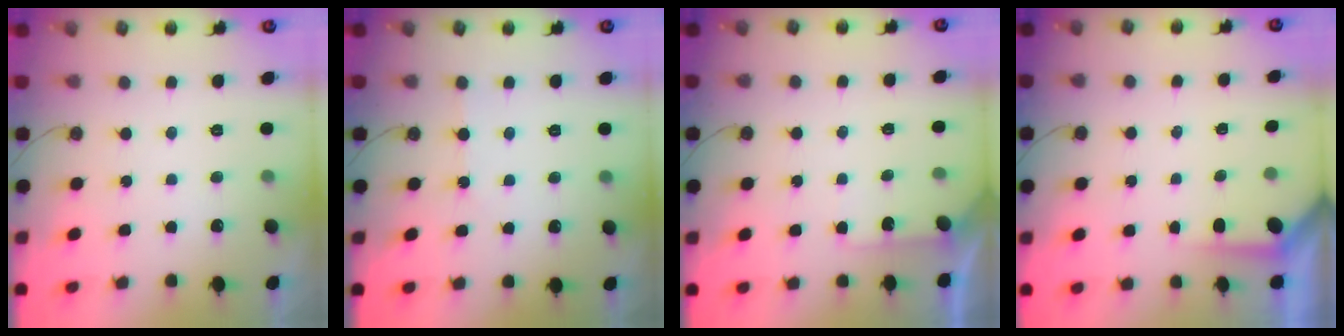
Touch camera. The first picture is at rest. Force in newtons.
{"total": 1.3, "press": 1.2, "slide": 0.3}
{"total": 6.1, "press": 6.1, "slide": 0.4}
{"total": 2.0, "press": 2.0, "slide": 0.2}